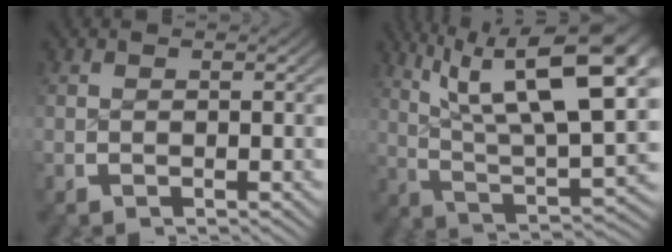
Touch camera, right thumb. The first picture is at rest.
{"total": 13.6, "force": [3.6, 6.2, 11.6], "torque": [-0.182, -0.012, 0.065]}